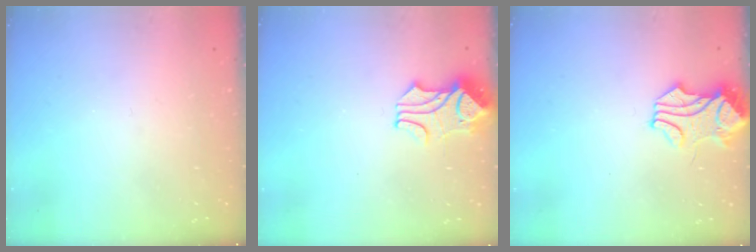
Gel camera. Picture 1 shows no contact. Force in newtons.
{"total": 1.8, "press": 1.4, "slide": 1.0}
{"total": 1.7, "press": 1.5, "slide": 0.8}